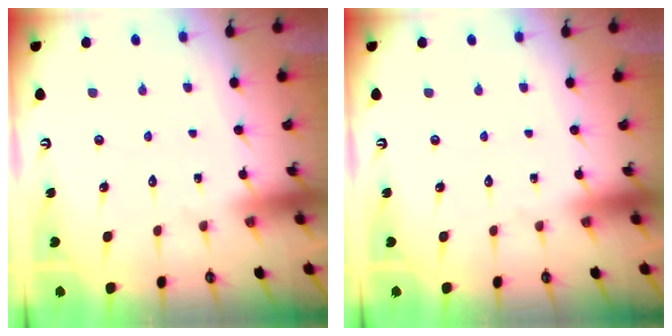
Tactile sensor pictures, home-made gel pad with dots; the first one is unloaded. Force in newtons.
{"total": 0.0}